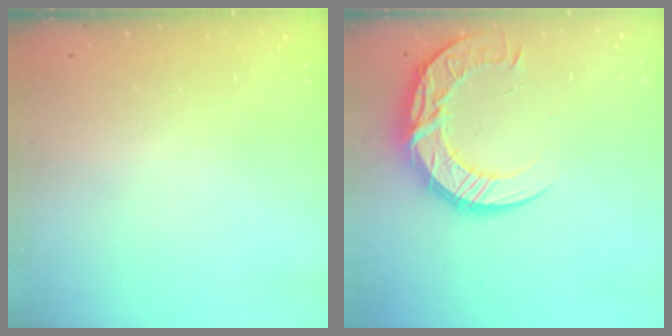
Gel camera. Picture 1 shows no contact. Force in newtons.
{"total": 18.4, "press": 18.4, "slide": 1.0}